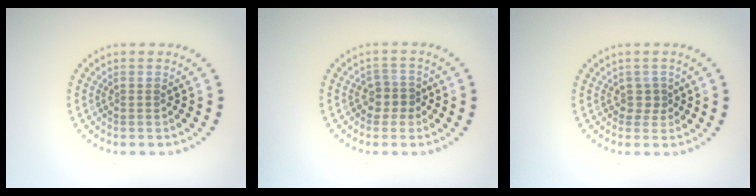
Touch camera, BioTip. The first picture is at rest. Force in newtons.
{"total": 1.8, "press": 1.5, "slide": 1.1}
{"total": 1.1, "press": 0.7, "slide": 0.8}